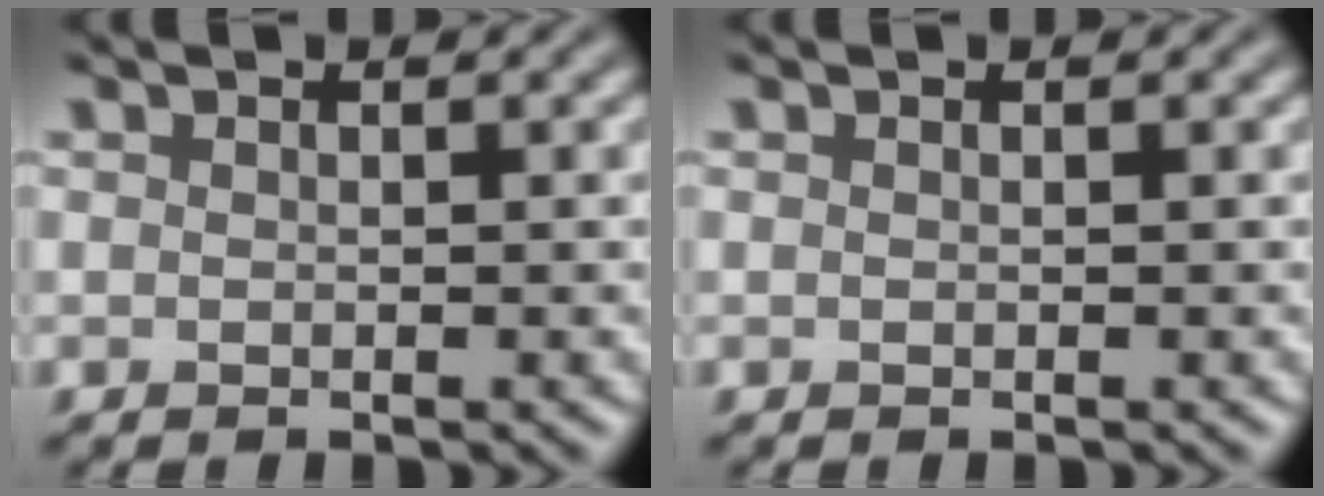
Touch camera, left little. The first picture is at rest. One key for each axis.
{"total": 0.0}